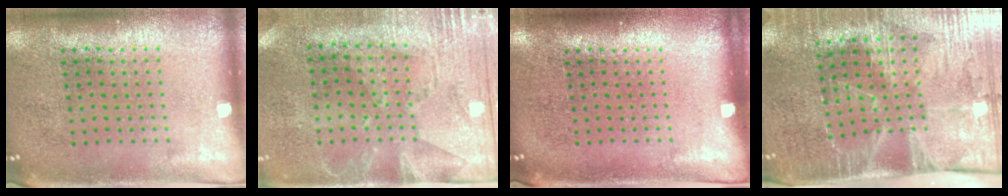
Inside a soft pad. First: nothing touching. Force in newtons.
{"total": 2.8, "press": 2.3, "slide": 1.5}
{"total": 0.0}
{"total": 4.3, "press": 3.6, "slide": 2.3}